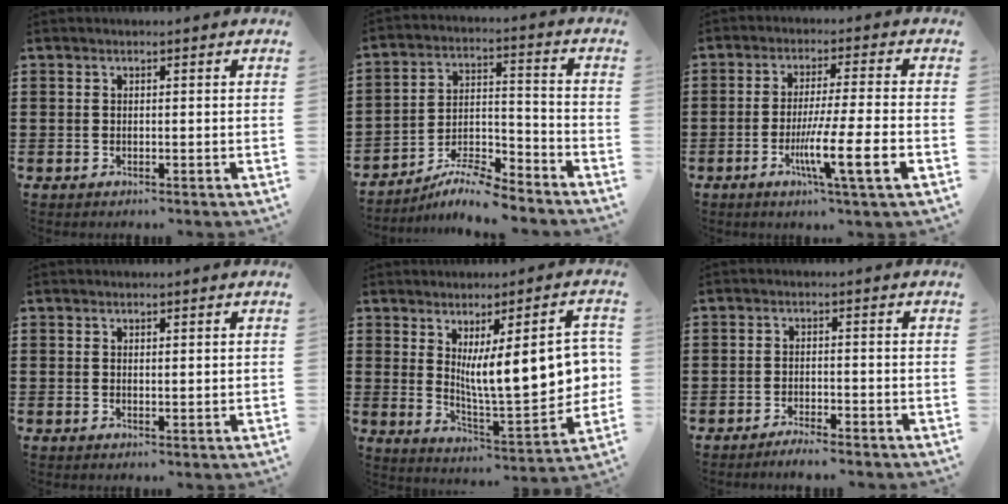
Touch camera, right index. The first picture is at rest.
{"total": 6.5, "force": [-6.1, 0.1, 2.3], "torque": [-0.045, 0.001, -0.117]}
{"total": 9.6, "force": [-3.5, 0.1, 9.0], "torque": [-0.167, -0.019, -0.064]}
{"total": 0.7, "force": [0.4, 0.2, 0.5], "torque": [-0.010, 0.003, 0.007]}
{"total": 13.2, "force": [2.3, 3.3, 12.6], "torque": [-0.196, -0.010, 0.042]}
{"total": 2.0, "force": [-1.9, -0.1, 0.5], "torque": [-0.010, 0.004, -0.038]}